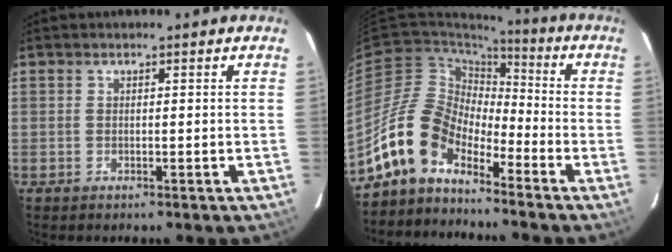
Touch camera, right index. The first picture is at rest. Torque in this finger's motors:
{"motor_torque": [0.88, -0.99, 0.69, 0.07]}